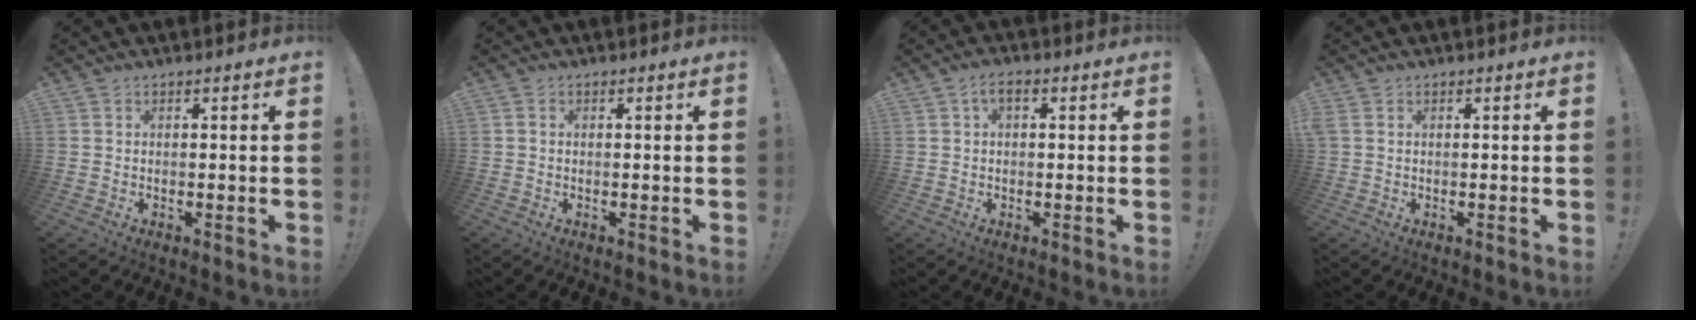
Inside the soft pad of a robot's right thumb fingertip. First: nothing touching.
{"total": 0.6, "force": [0.0, 0.5, 0.2], "torque": [-0.007, 0.005, 0.001]}
{"total": 3.1, "force": [0.5, 1.7, 2.5], "torque": [-0.040, 0.007, 0.007]}
{"total": 0.6, "force": [0.2, 0.1, 0.5], "torque": [-0.013, 0.001, 0.005]}